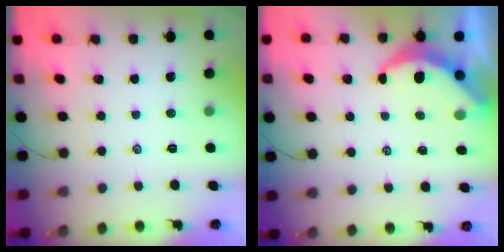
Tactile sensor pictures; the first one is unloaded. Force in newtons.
{"total": 6.5, "press": 6.5, "slide": 0.5}